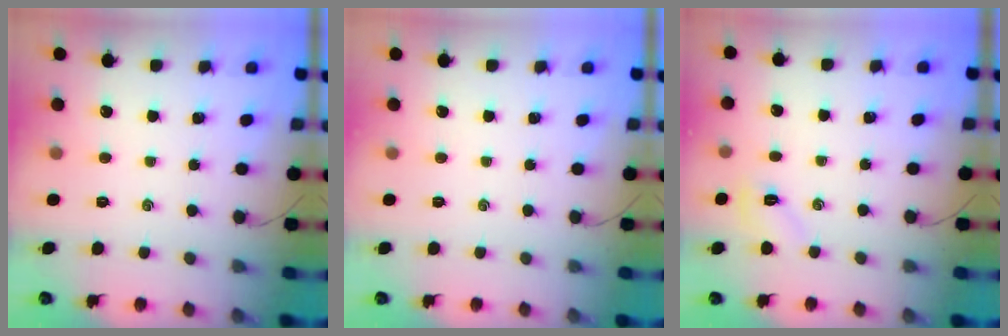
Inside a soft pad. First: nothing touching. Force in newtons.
{"total": 0.0}
{"total": 7.0, "press": 6.8, "slide": 1.5}